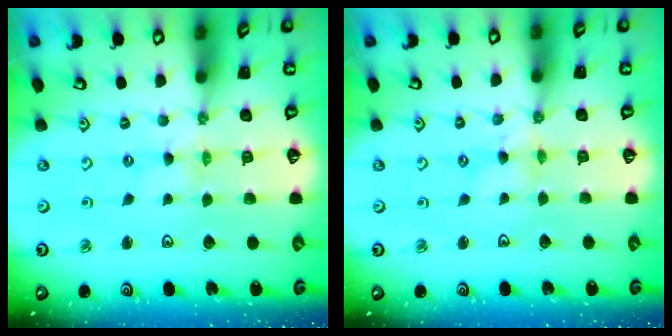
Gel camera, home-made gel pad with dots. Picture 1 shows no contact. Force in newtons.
{"total": 1.6, "press": 1.6, "slide": 0.2}